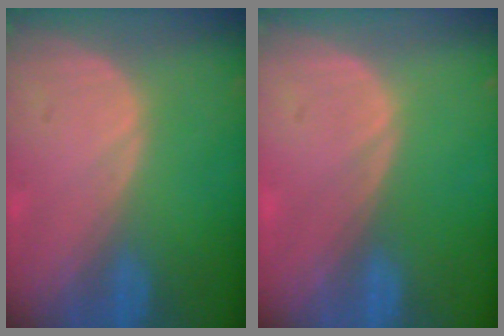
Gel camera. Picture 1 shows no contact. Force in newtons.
{"total": 0.0}